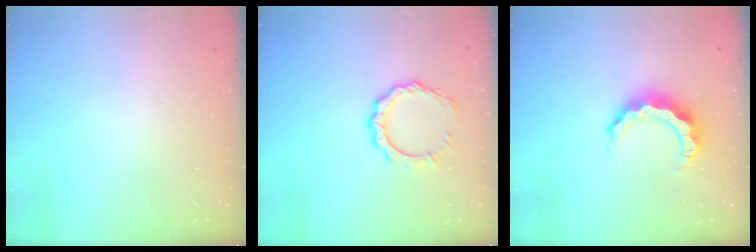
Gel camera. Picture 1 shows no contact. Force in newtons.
{"total": 9.1, "press": 9.1, "slide": 0.7}
{"total": 8.5, "press": 8.5, "slide": 0.4}